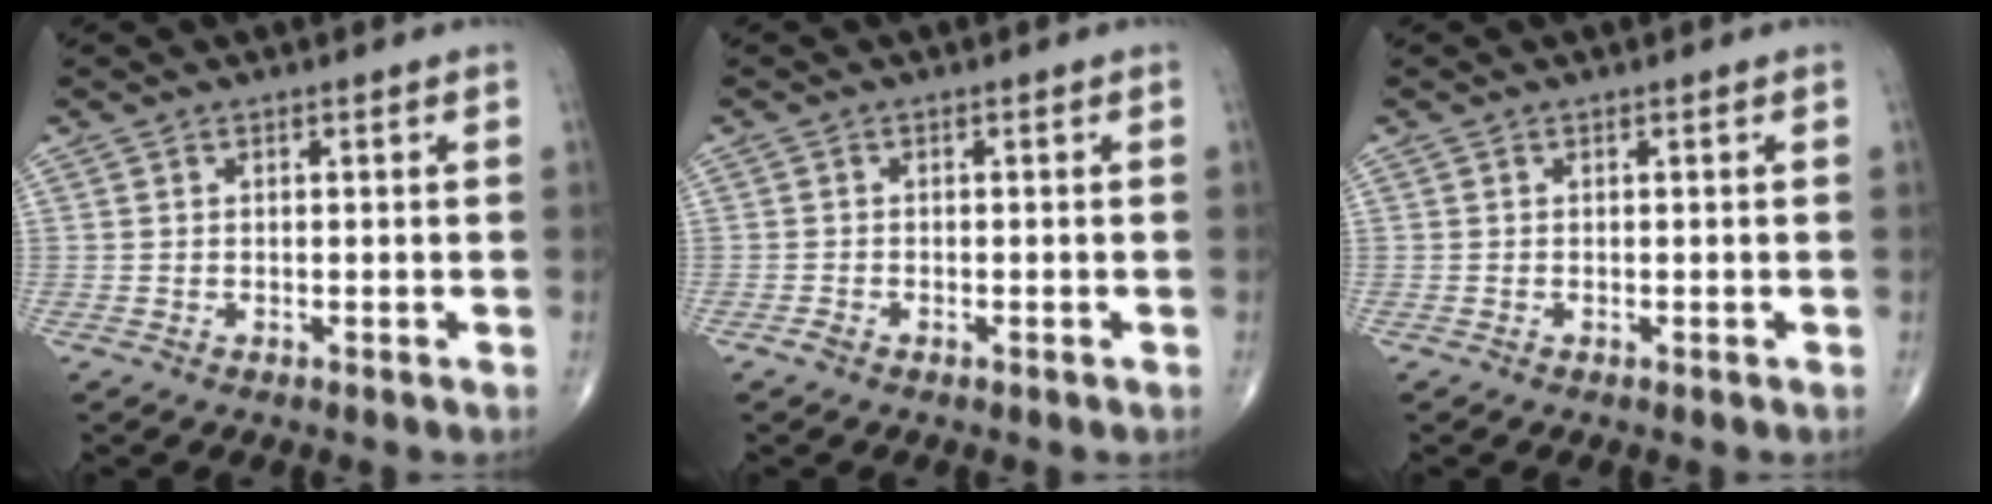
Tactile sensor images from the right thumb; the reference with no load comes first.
{"total": 0.9, "force": [-0.6, 0.5, 0.4], "torque": [-0.013, -0.001, -0.015]}
{"total": 0.0}